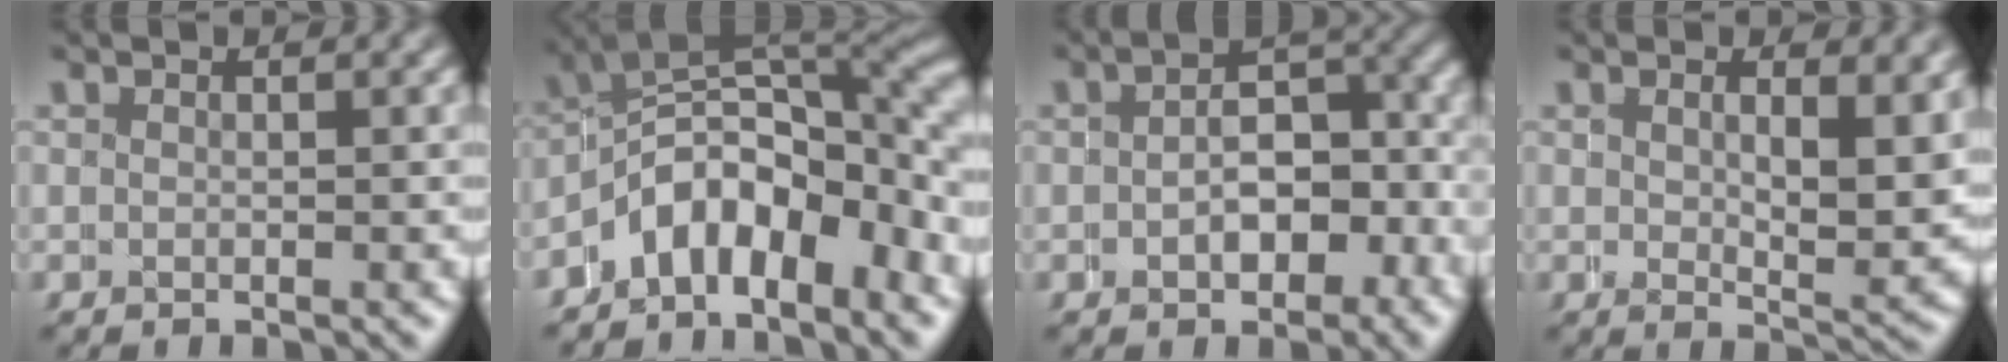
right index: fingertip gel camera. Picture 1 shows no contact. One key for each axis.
{"total": 11.2, "fx": -1.8, "fy": 7.2, "fz": 8.3, "tx": -0.125, "ty": -0.010, "tz": -0.032}
{"total": 4.9, "fx": -1.1, "fy": 2.9, "fz": 3.9, "tx": -0.044, "ty": 0.001, "tz": -0.014}
{"total": 3.4, "fx": 1.4, "fy": 0.1, "fz": 3.1, "tx": -0.048, "ty": -0.012, "tz": 0.027}